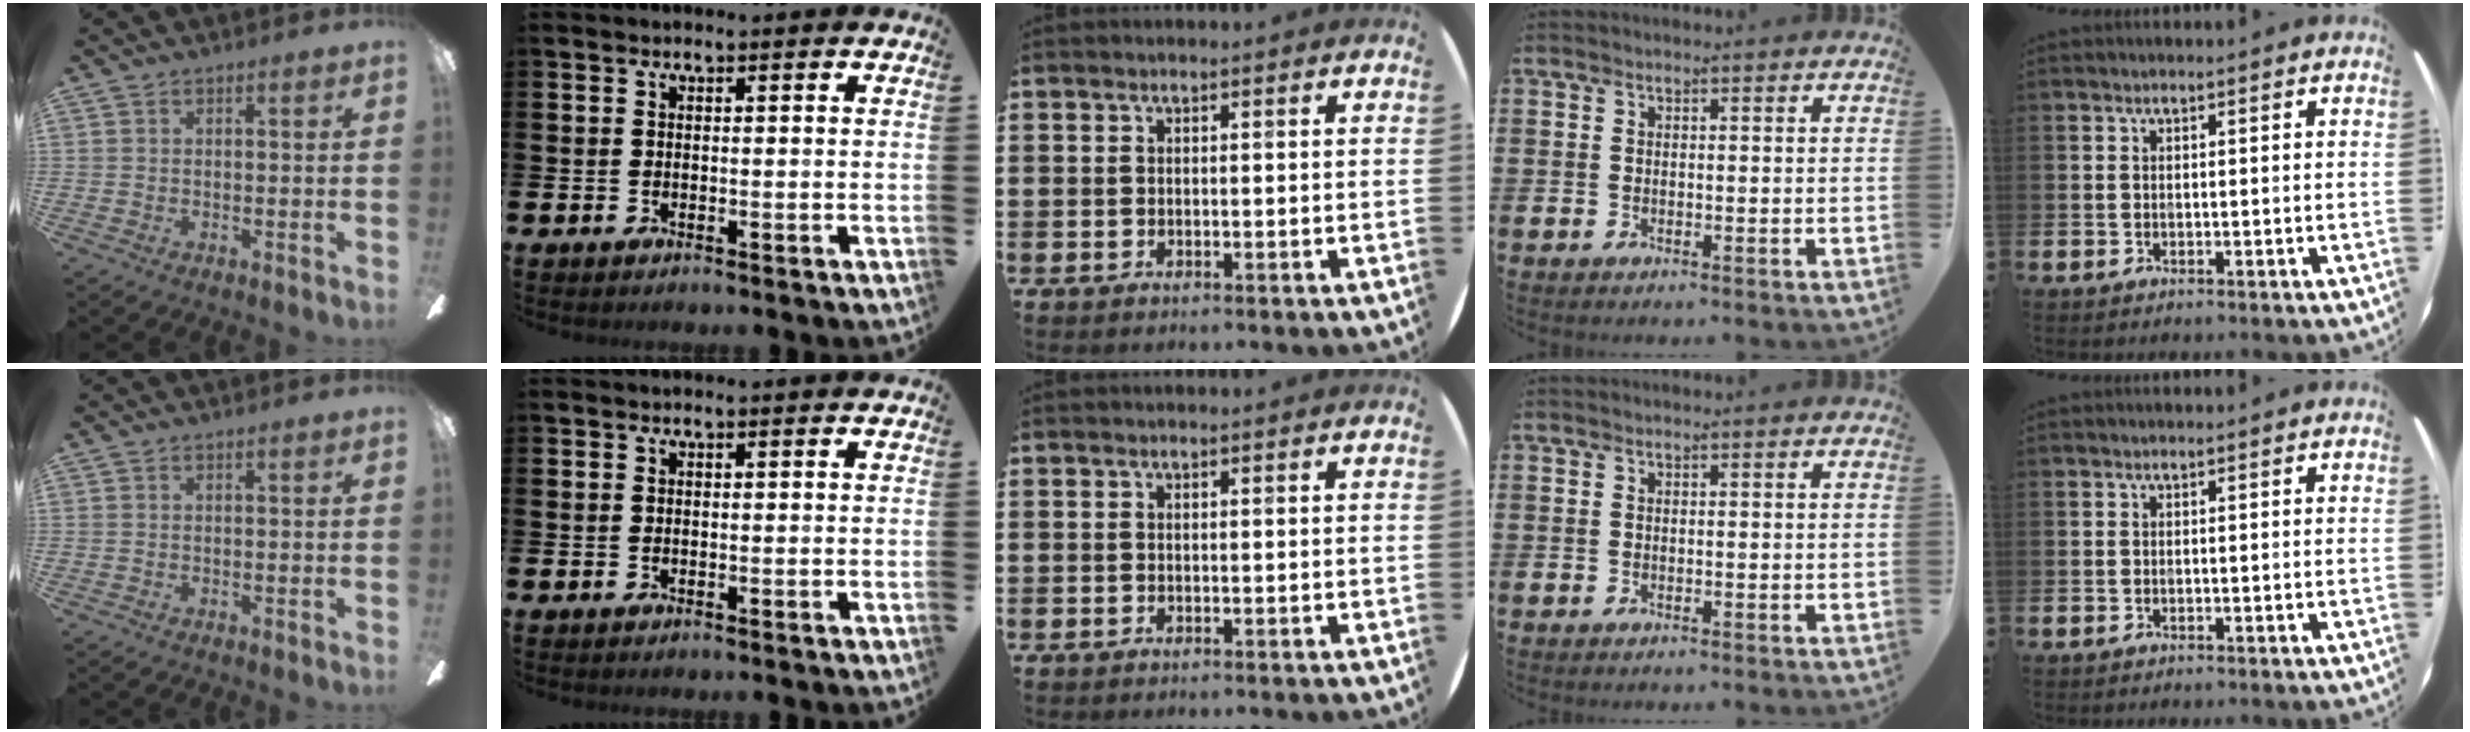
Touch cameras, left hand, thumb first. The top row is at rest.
{}